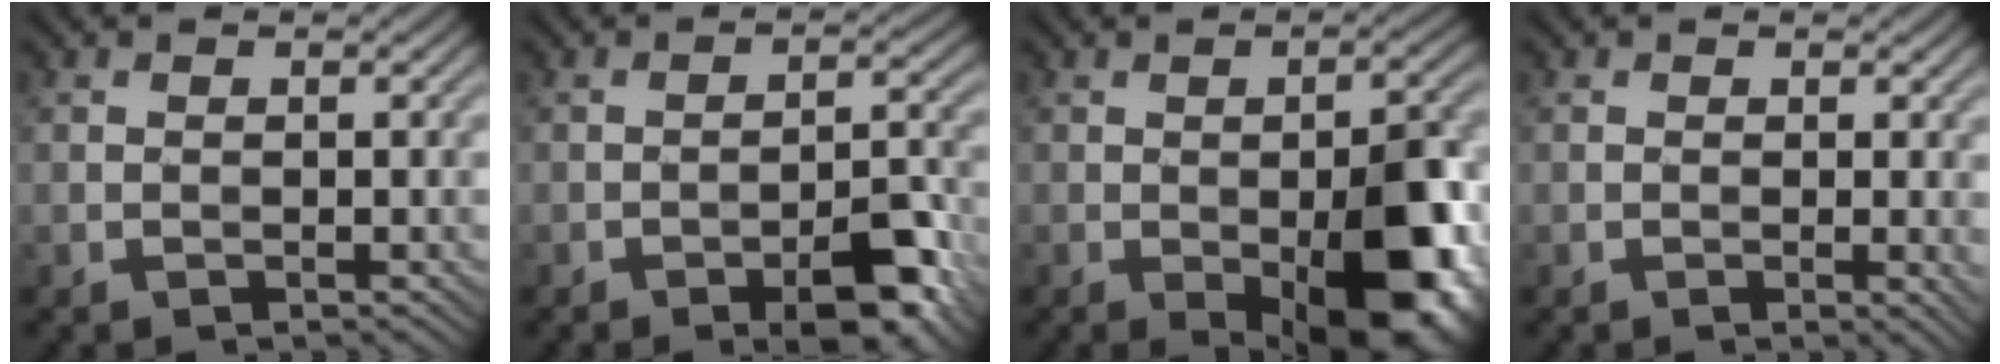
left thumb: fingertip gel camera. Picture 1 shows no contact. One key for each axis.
{"total": 6.2, "fx": -3.7, "fy": 2.1, "fz": 4.6, "tx": -0.056, "ty": 0.012, "tz": -0.054}
{"total": 14.9, "fx": -5.0, "fy": 6.5, "fz": 12.4, "tx": -0.143, "ty": -0.014, "tz": -0.064}
{"total": 1.9, "fx": 0.5, "fy": 0.9, "fz": 1.6, "tx": -0.020, "ty": -0.001, "tz": 0.008}